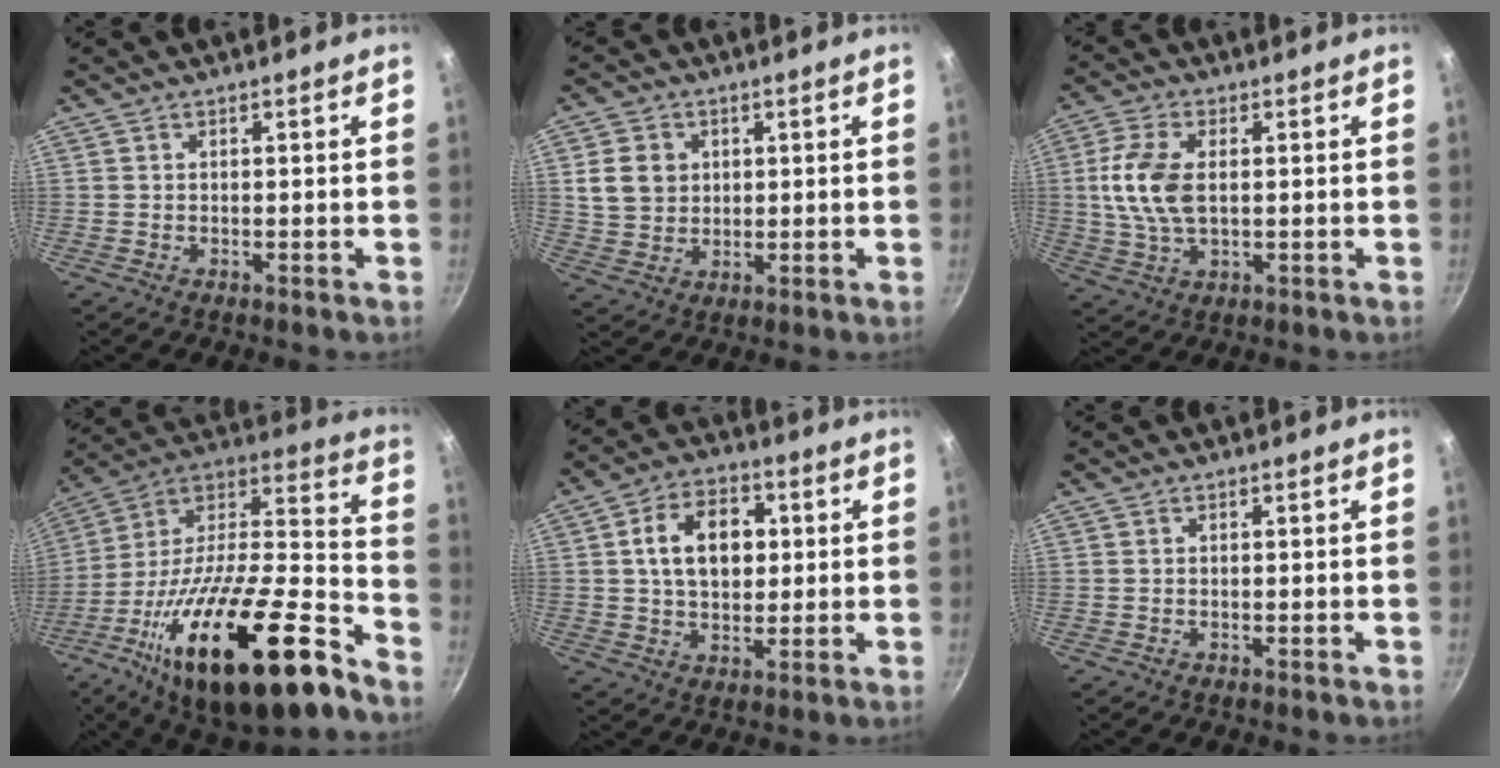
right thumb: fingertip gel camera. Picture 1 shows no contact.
{"total": 7.5, "force": [1.8, 6.3, 3.6], "torque": [-0.044, -0.002, 0.036]}
{"total": 10.2, "force": [1.0, 5.7, 8.4], "torque": [-0.172, 0.005, 0.018]}
{"total": 33.4, "force": [-17.5, 11.5, 26.0], "torque": [-0.382, 0.083, -0.291]}
{"total": 11.9, "force": [2.0, 8.3, 8.3], "torque": [-0.111, 0.010, 0.027]}
{"total": 0.0}